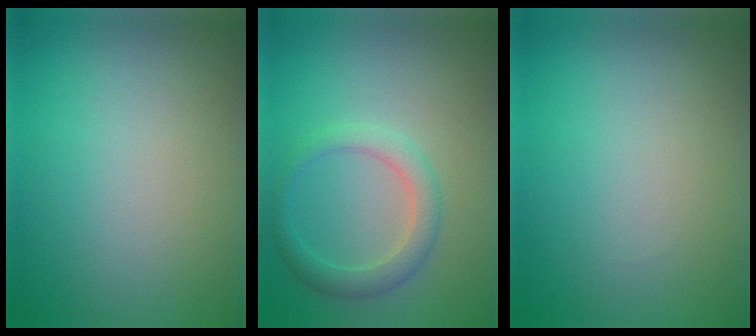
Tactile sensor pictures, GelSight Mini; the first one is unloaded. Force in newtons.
{"total": 2.7, "press": 2.7, "slide": 0.2}
{"total": 0.0}